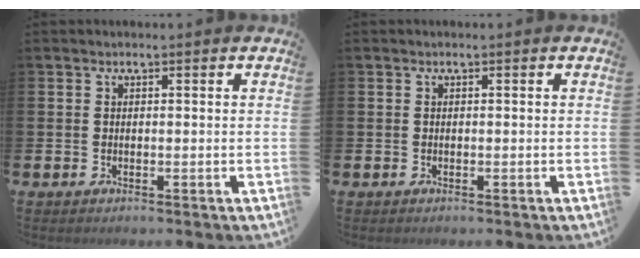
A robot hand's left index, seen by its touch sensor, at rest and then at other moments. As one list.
[{"total": 0.0}]